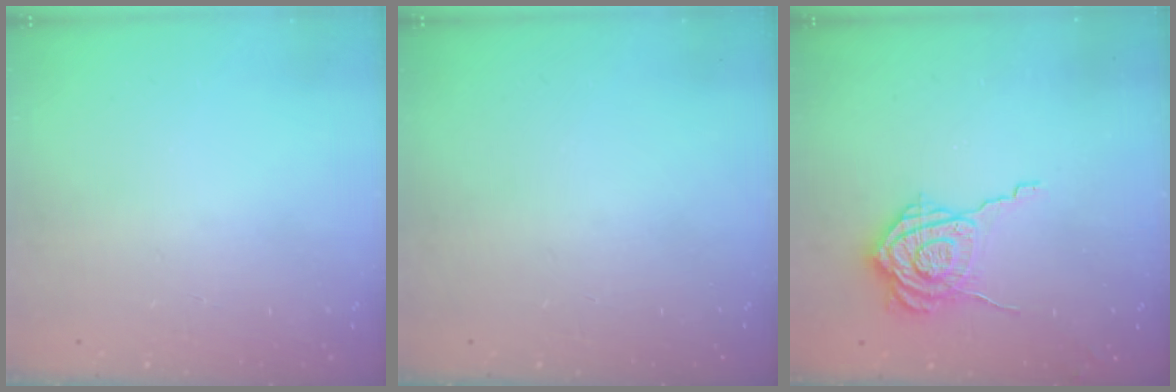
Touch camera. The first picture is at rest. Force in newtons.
{"total": 0.0}
{"total": 9.9, "press": 9.9, "slide": 1.0}